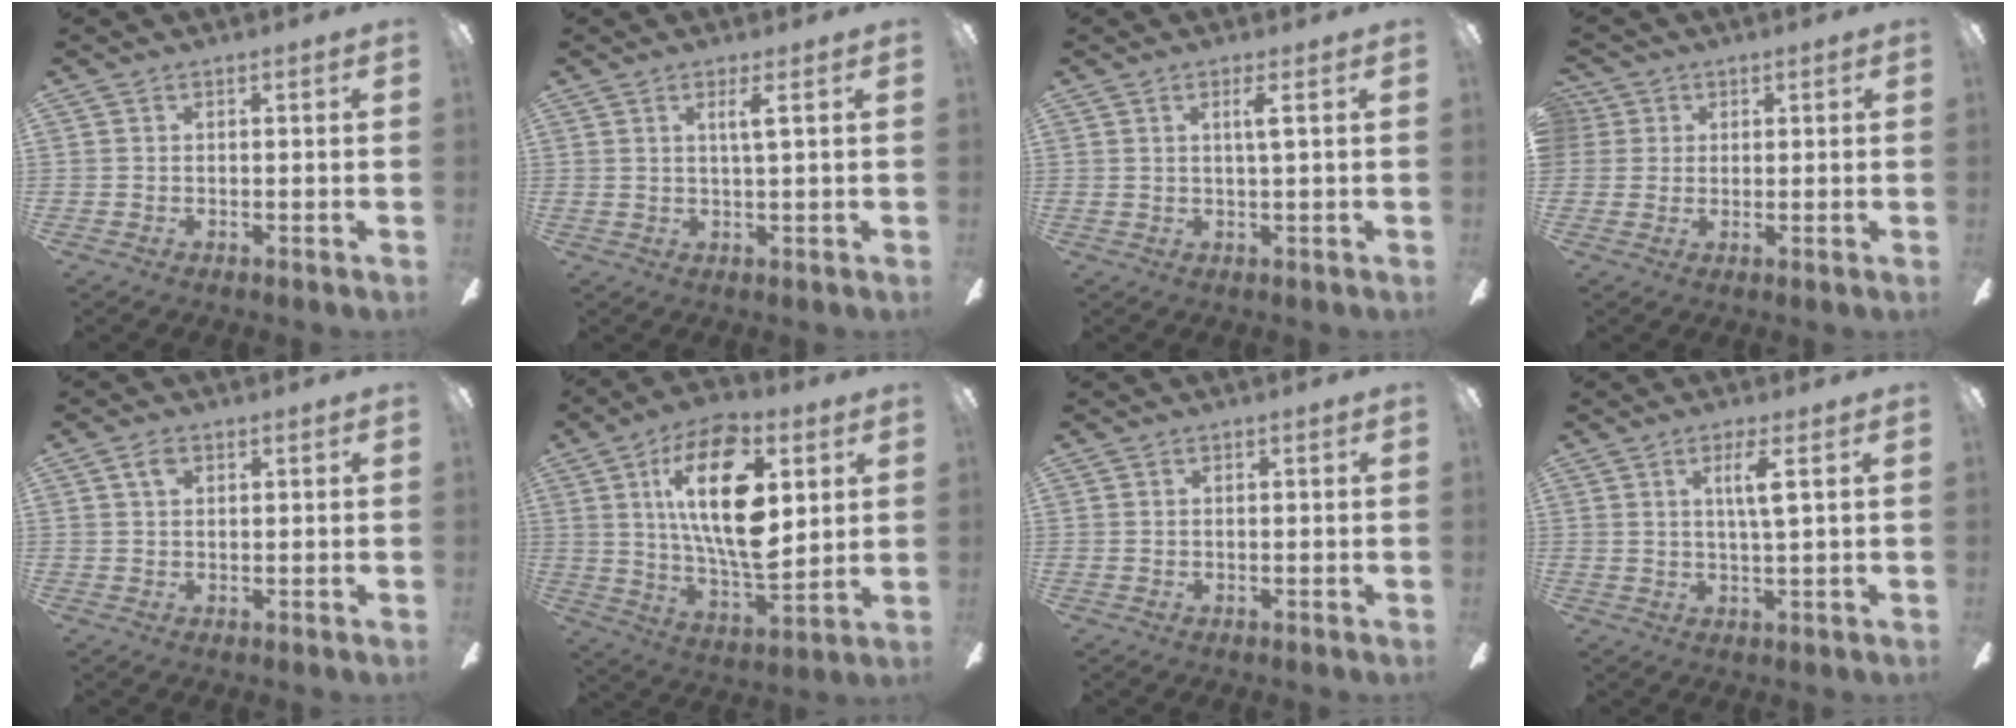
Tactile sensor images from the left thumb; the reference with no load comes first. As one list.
[{"total": 2.8, "force": [1.2, 0.0, 2.6], "torque": [-0.054, -0.002, 0.018]}, {"total": 2.7, "force": [1.0, 0.1, 2.5], "torque": [-0.052, 0.003, 0.013]}, {"total": 3.2, "force": [1.2, 2.9, 0.3], "torque": [-0.007, 0.008, 0.019]}, {"total": 2.8, "force": [1.5, 1.6, 1.7], "torque": [-0.029, 0.001, 0.025]}, {"total": 23.1, "force": [7.4, 10.4, 19.2], "torque": [-0.355, -0.021, 0.112]}, {"total": 0.0}, {"total": 7.1, "force": [3.3, 1.0, 6.2], "torque": [-0.113, -0.004, 0.049]}]